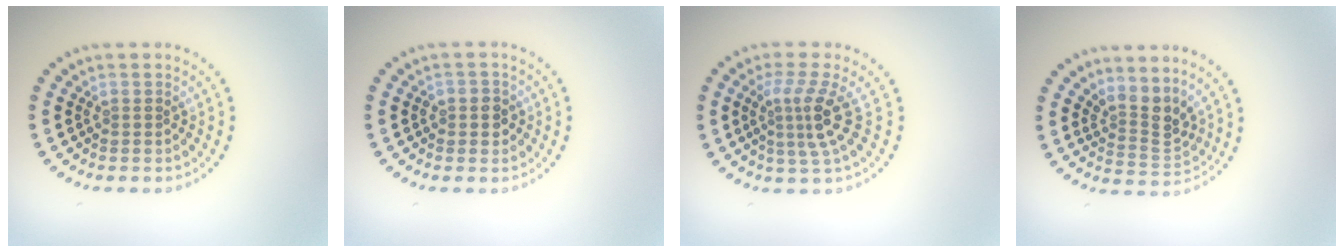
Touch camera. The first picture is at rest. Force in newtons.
{"total": 1.8, "press": 1.7, "slide": 0.6}
{"total": 3.5, "press": 2.5, "slide": 2.6}
{"total": 3.0, "press": 2.1, "slide": 2.1}